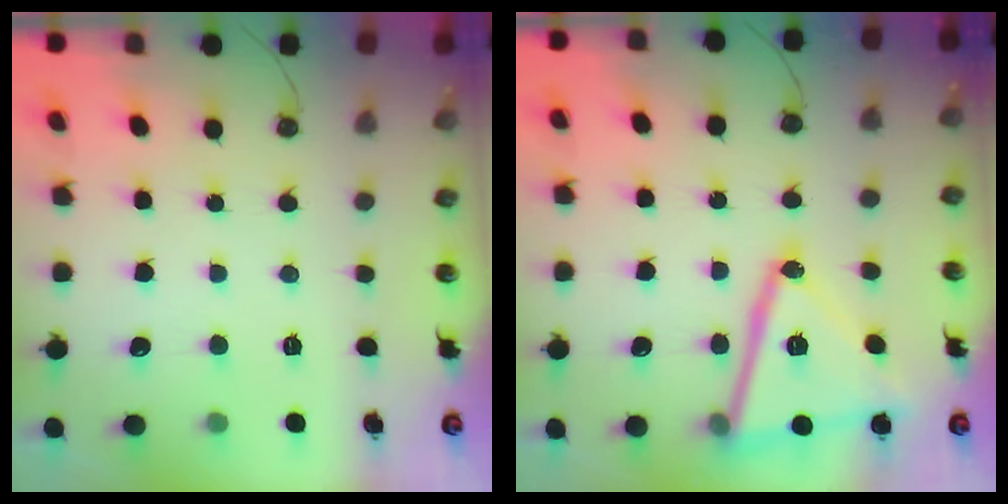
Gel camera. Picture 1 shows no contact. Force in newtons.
{"total": 19.2, "press": 19.0, "slide": 2.4}